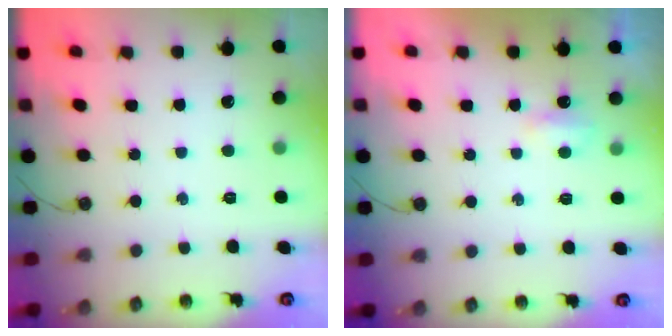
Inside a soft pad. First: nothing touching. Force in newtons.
{"total": 2.9, "press": 2.8, "slide": 0.6}